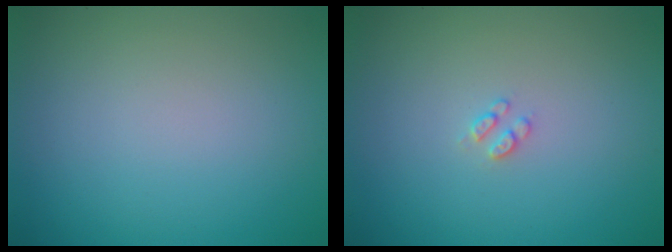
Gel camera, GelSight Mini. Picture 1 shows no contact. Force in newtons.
{"total": 1.0, "press": 0.9, "slide": 0.2}